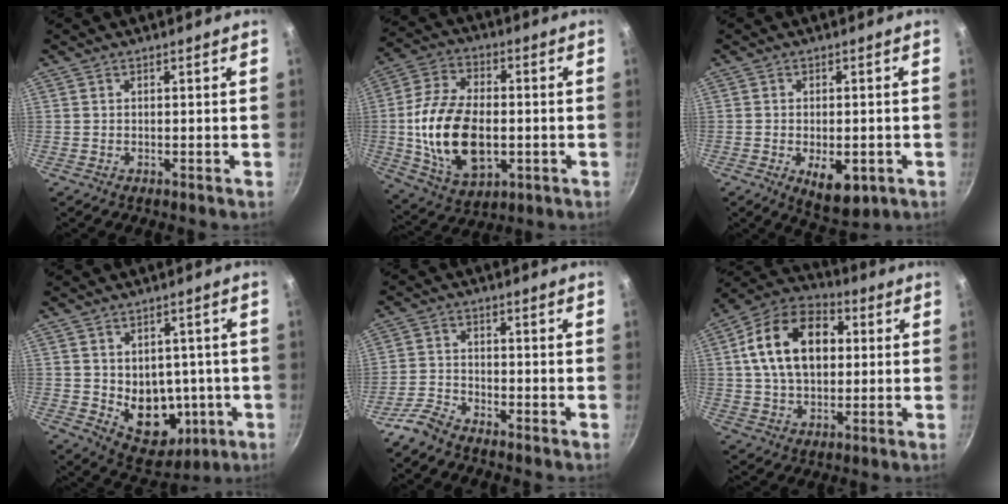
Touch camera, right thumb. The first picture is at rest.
{"total": 18.6, "force": [-1.9, 11.2, 14.7], "torque": [-0.269, 0.014, -0.025]}
{"total": 7.7, "force": [-2.5, 4.0, 6.1], "torque": [-0.067, -0.001, -0.022]}
{"total": 12.5, "force": [-1.2, 9.8, 7.8], "torque": [-0.065, -0.008, 0.008]}
{"total": 4.2, "force": [-3.7, 1.4, 1.3], "torque": [-0.033, 0.028, -0.083]}
{"total": 17.7, "force": [3.1, 11.8, 12.8], "torque": [-0.191, 0.022, 0.039]}